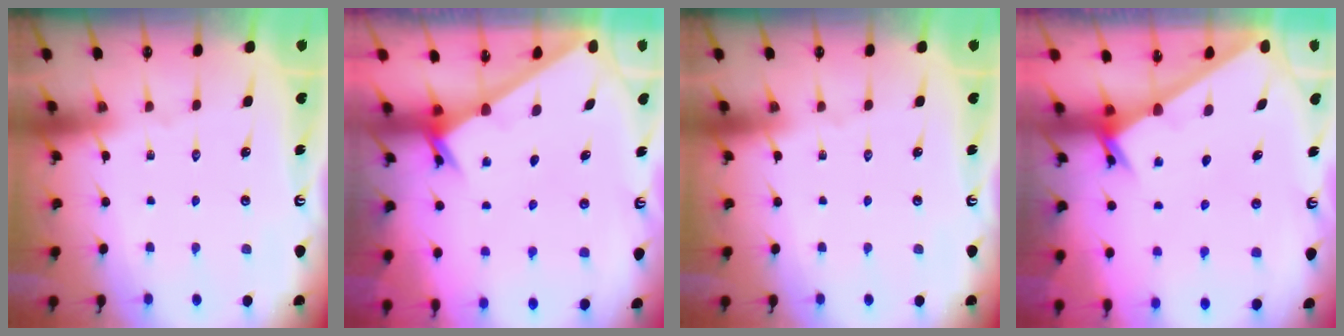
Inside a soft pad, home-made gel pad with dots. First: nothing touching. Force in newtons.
{"total": 2.4, "press": 2.4, "slide": 0.2}
{"total": 0.0}
{"total": 2.4, "press": 2.4, "slide": 0.2}